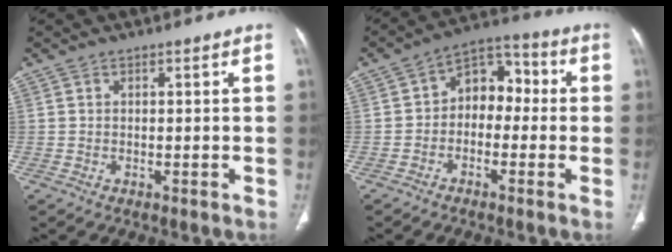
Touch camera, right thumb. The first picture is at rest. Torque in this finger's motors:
{"motor_torque": [0.24, 0.36, 0.46, -0.48, 0.15]}